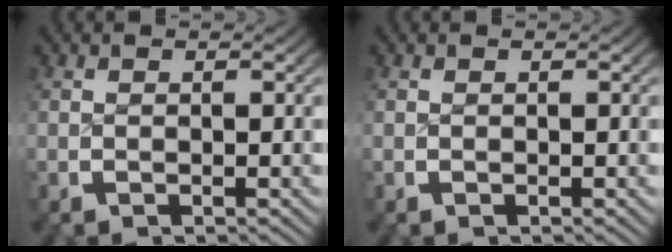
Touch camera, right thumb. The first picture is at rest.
{"total": 0.0}